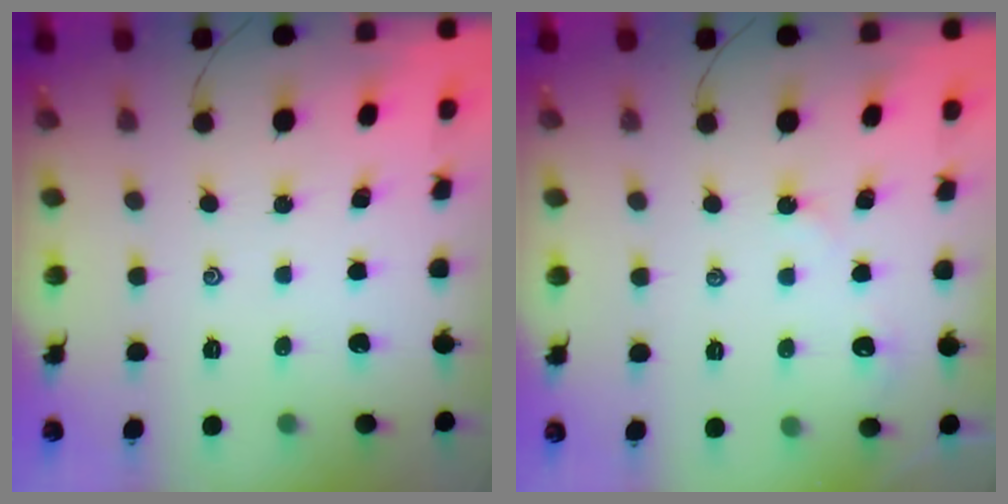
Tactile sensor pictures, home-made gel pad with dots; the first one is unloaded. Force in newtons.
{"total": 2.9, "press": 2.8, "slide": 0.3}